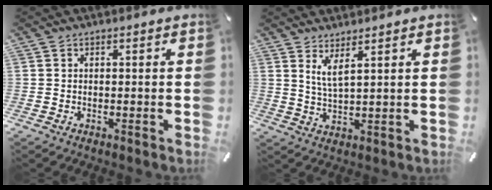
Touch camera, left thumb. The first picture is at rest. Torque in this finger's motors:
{"motor_torque": [0.41, -0.37, 0.94, -0.95, -0.05]}